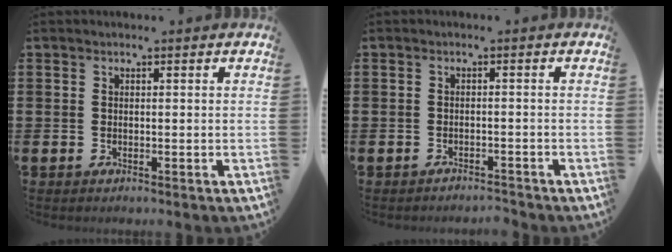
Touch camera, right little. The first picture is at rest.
{"total": 1.5, "force": [-1.5, 0.0, -0.1], "torque": [-0.003, 0.003, -0.032]}